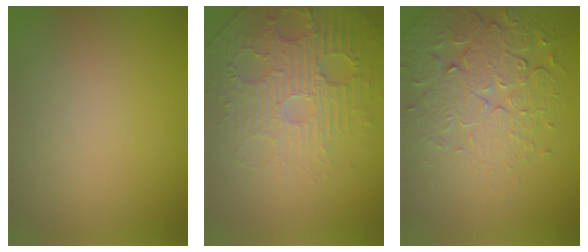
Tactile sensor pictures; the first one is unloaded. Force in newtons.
{"total": 5.0, "press": 3.7, "slide": 3.3}
{"total": 5.9, "press": 4.8, "slide": 3.4}